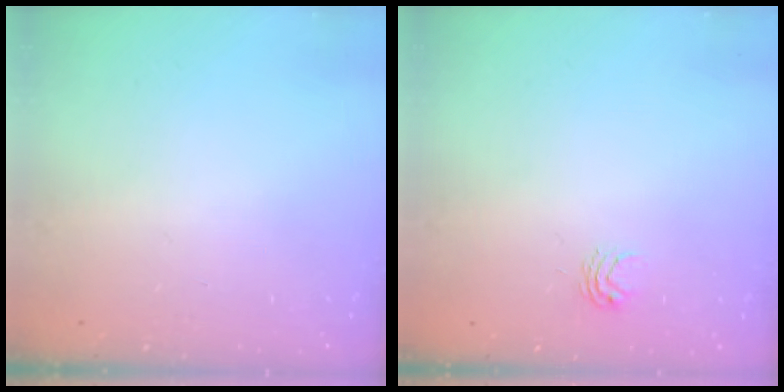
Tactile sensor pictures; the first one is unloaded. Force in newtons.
{"total": 2.9, "press": 2.9, "slide": 0.2}